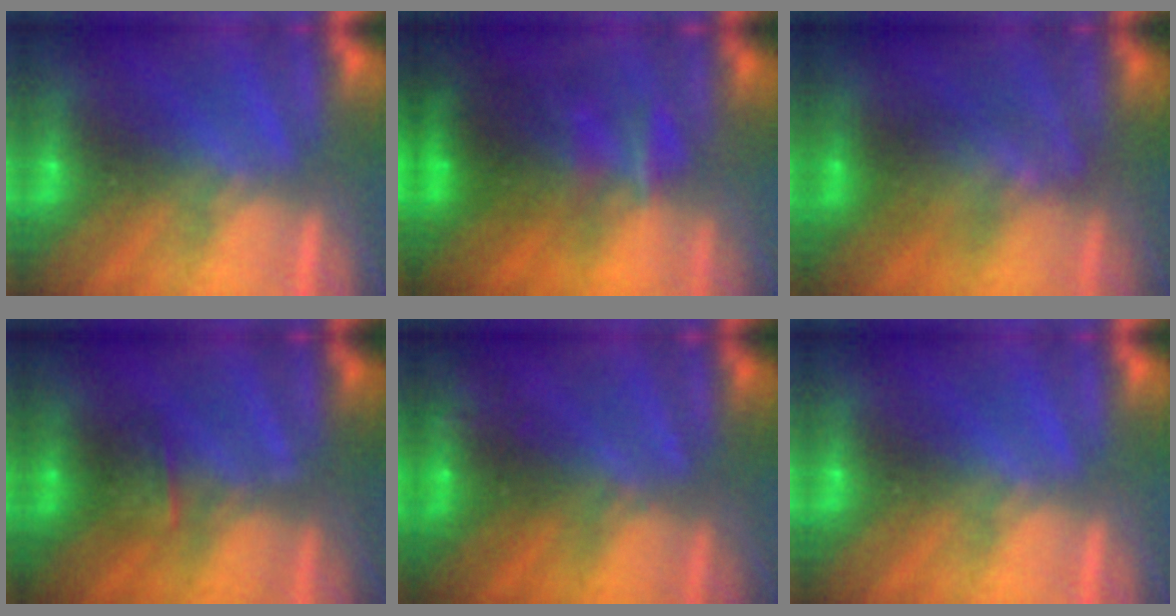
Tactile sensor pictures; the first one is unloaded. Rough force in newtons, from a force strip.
{"total": 8.1}
{"total": 2.3}
{"total": 2.5}
{"total": 2.8}
{"total": 0.0}